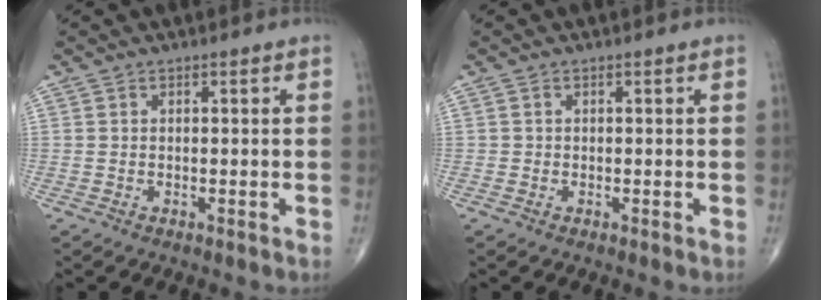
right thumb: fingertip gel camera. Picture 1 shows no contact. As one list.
[{"total": 0.0}]